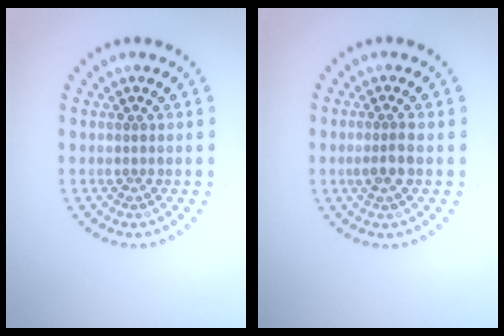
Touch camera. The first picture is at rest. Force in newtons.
{"total": 1.7, "press": 1.5, "slide": 0.9}